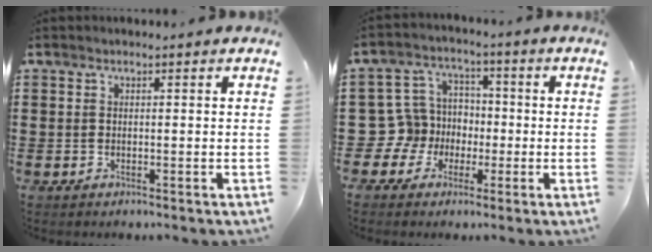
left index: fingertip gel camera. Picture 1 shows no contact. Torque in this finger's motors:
{"motor_torque": [-0.12, 0.22, -0.01, -0.04]}